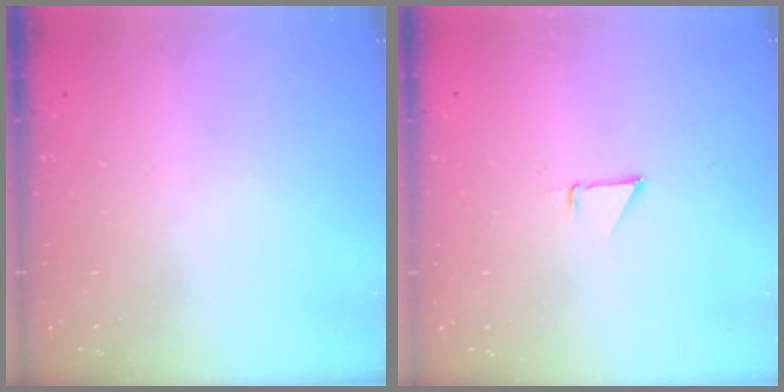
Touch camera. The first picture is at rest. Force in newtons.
{"total": 1.9, "press": 1.9, "slide": 0.0}